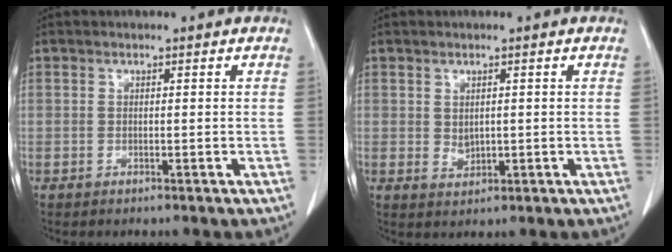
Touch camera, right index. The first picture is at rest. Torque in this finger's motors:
{"motor_torque": [0.08, -0.02, 0.05, 0.01]}